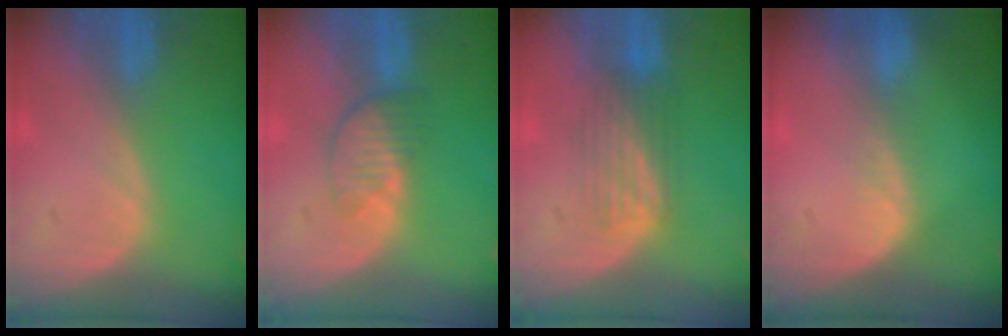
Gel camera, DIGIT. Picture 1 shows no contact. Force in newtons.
{"total": 3.8, "press": 3.5, "slide": 1.6}
{"total": 4.1, "press": 4.1, "slide": 0.1}
{"total": 2.0, "press": 1.1, "slide": 1.7}